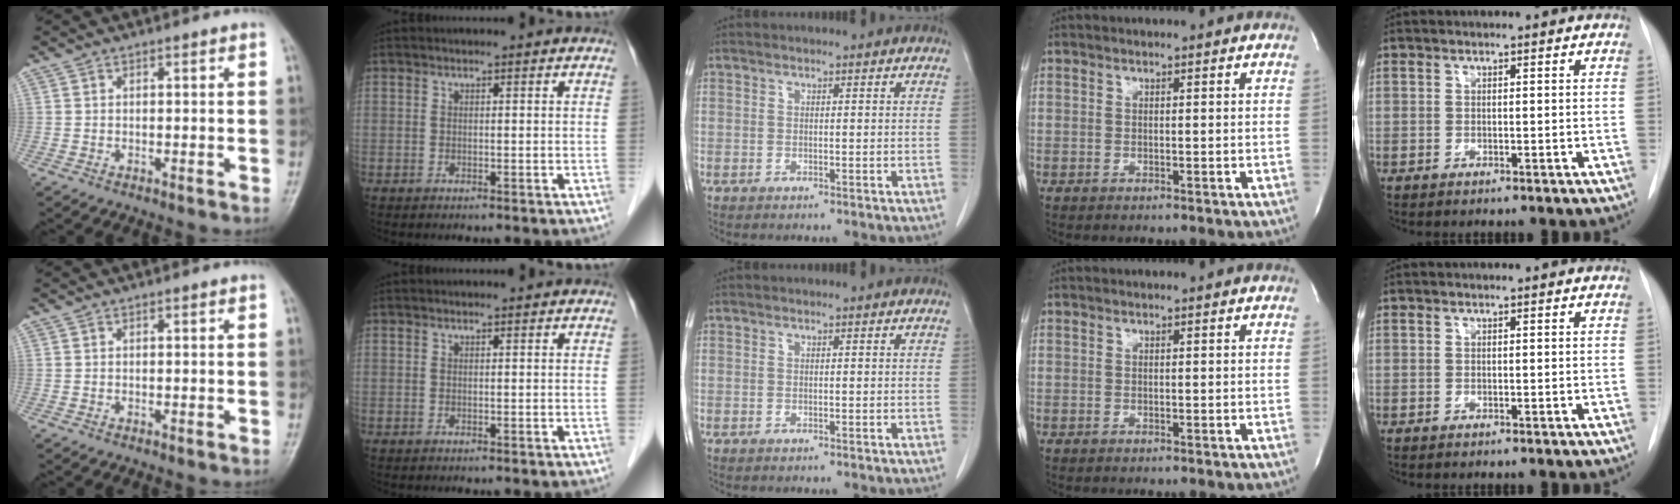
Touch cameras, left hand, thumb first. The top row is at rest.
{}